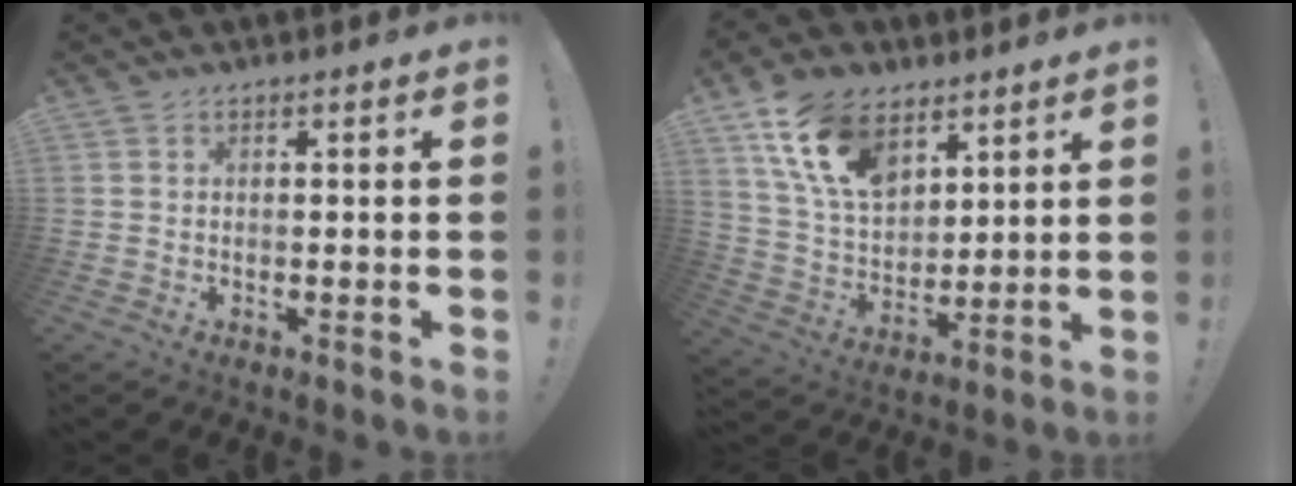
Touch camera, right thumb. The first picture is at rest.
{"total": 16.4, "force": [9.6, 9.8, 9.0], "torque": [-0.169, -0.037, 0.184]}